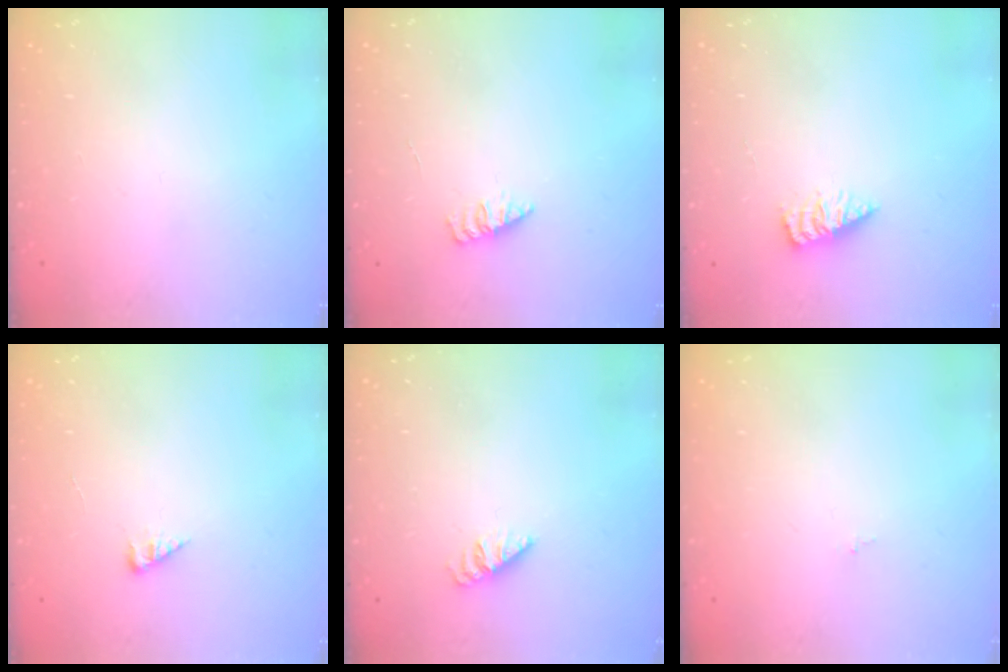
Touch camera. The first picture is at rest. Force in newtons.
{"total": 2.0, "press": 2.0, "slide": 0.4}
{"total": 2.8, "press": 2.8, "slide": 0.4}
{"total": 2.7, "press": 2.7, "slide": 0.3}
{"total": 0.6, "press": 0.5, "slide": 0.2}
{"total": 0.0}